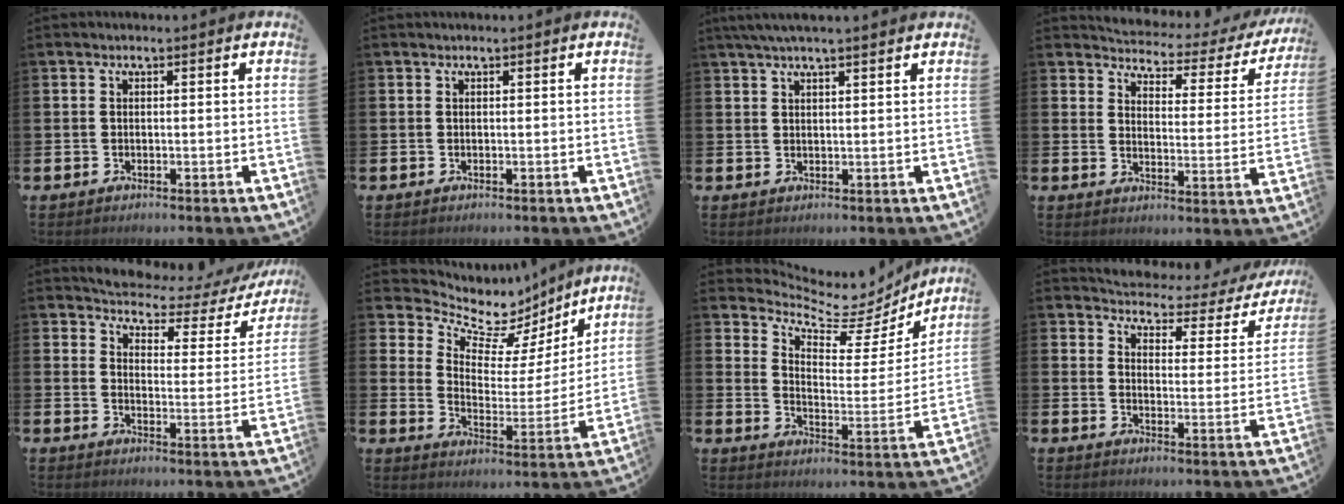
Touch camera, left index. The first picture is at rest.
{"total": 0.0}
{"total": 3.2, "force": [2.7, 0.1, 1.7], "torque": [-0.037, -0.001, 0.050]}
{"total": 3.1, "force": [2.8, 1.2, 0.6], "torque": [-0.030, -0.030, 0.037]}
{"total": 4.8, "force": [4.5, 1.3, 1.0], "torque": [-0.036, -0.040, 0.067]}
{"total": 8.7, "force": [7.1, 4.3, 2.6], "torque": [-0.083, -0.049, 0.124]}
{"total": 7.5, "force": [6.7, 2.6, 2.0], "torque": [-0.050, -0.065, 0.108]}
{"total": 3.4, "force": [3.1, 1.1, 0.7], "torque": [-0.025, -0.036, 0.041]}